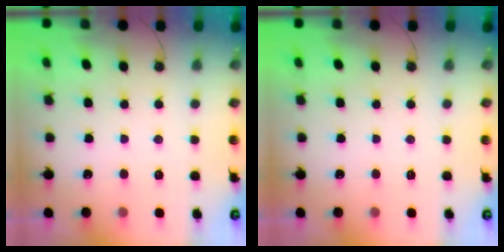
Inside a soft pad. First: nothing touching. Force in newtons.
{"total": 0.0}